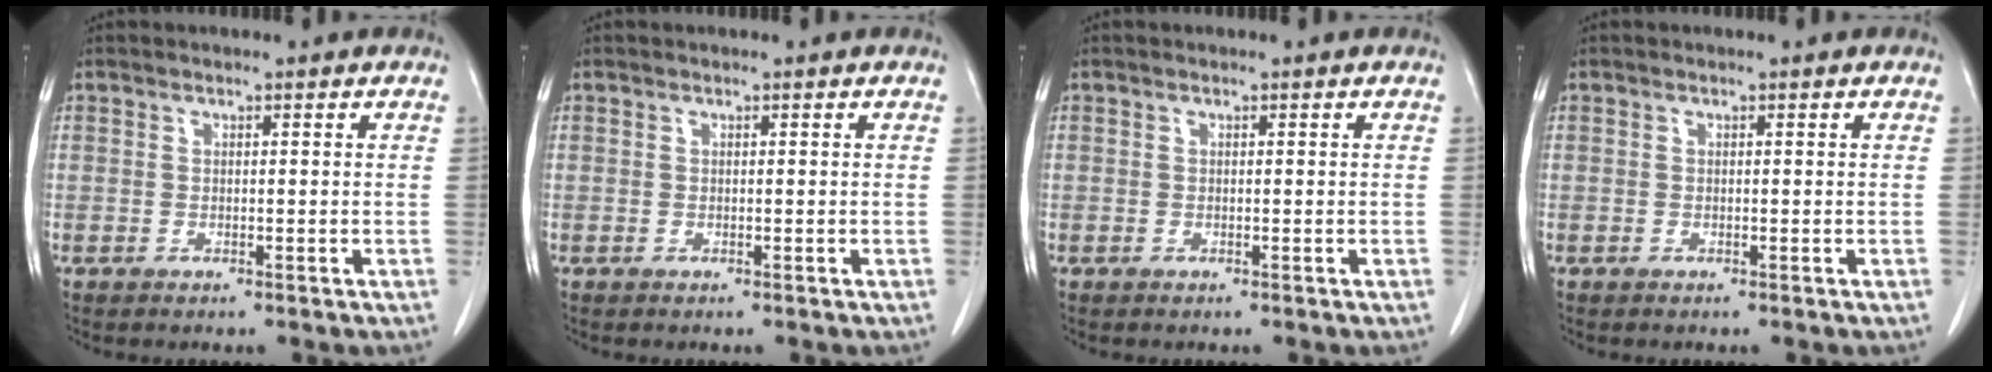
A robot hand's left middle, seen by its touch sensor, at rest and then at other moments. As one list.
[{"total": 0.0}, {"total": 0.0}, {"total": 0.0}]